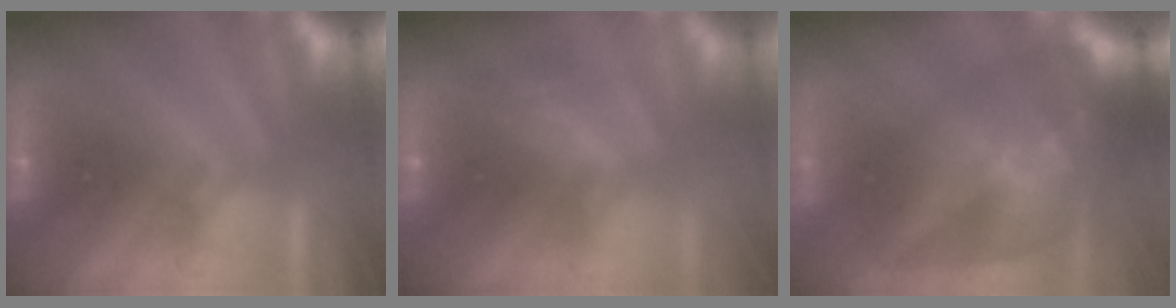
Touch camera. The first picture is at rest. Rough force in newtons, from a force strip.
{"total": 5.6}
{"total": 8.3}